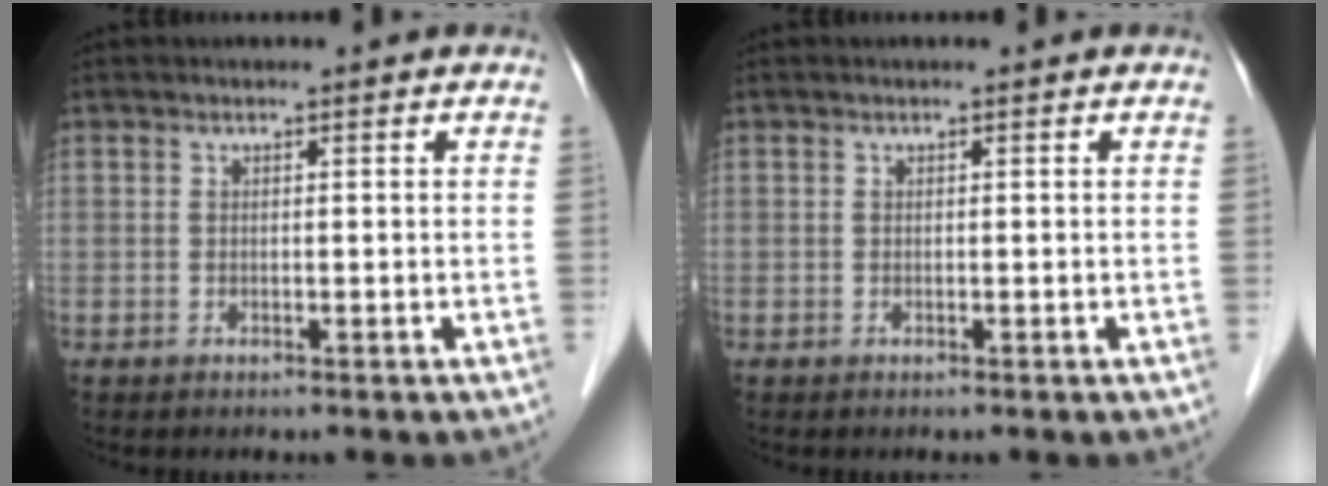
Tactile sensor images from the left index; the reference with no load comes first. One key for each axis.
{"total": 0.0}